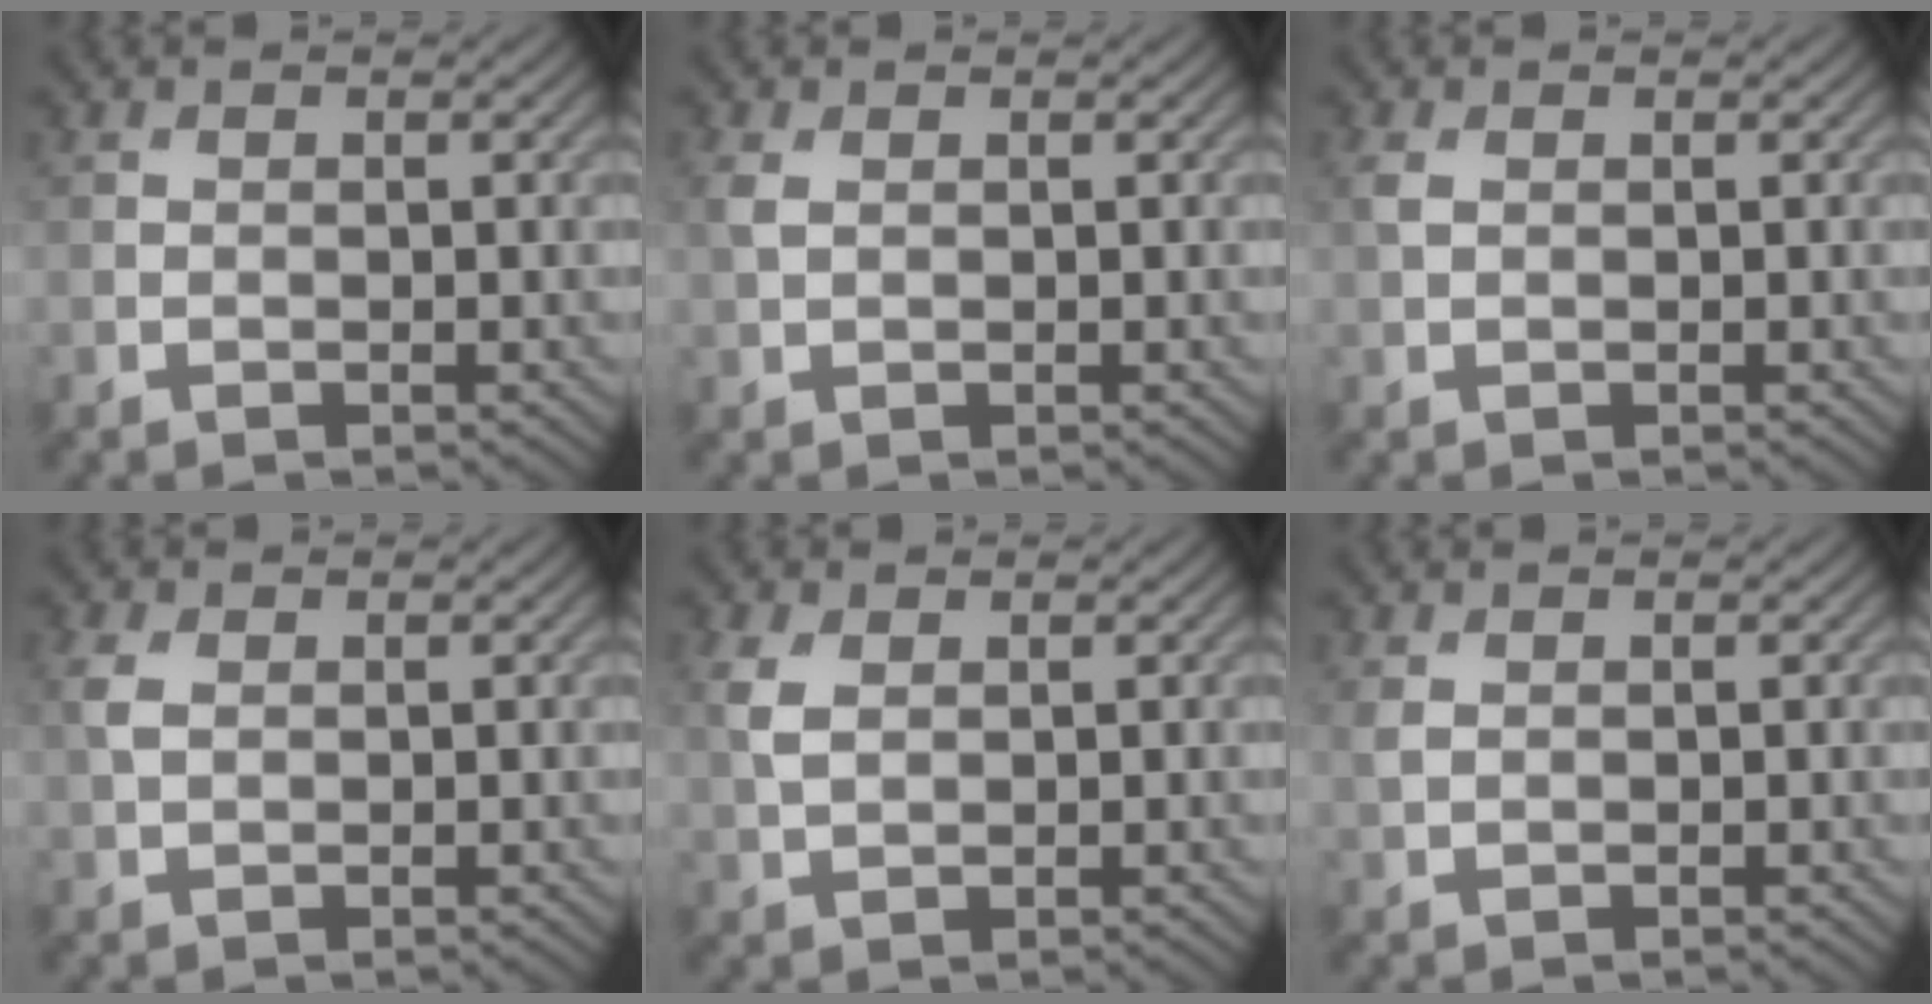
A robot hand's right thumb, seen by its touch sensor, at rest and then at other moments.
{"total": 1.5, "force": [0.5, 0.9, 1.1], "torque": [-0.036, 0.003, 0.010]}
{"total": 1.2, "force": [0.4, 0.7, 0.9], "torque": [-0.028, 0.003, 0.007]}
{"total": 2.2, "force": [0.7, 1.4, 1.6], "torque": [-0.048, 0.004, 0.014]}
{"total": 3.0, "force": [1.1, 1.7, 2.1], "torque": [-0.063, 0.004, 0.022]}
{"total": 1.1, "force": [0.5, 0.6, 0.7], "torque": [-0.025, 0.001, 0.014]}